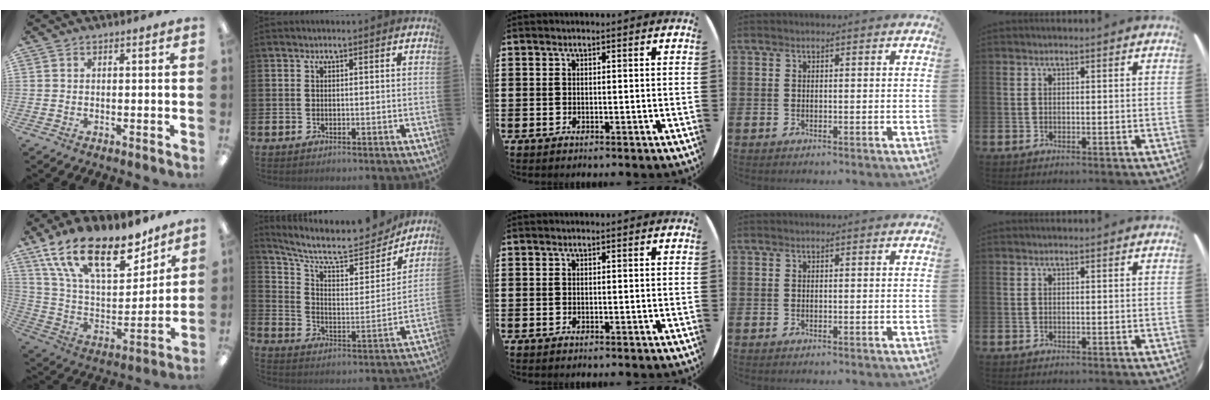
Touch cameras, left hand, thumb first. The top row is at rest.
{"thumb": {"total": 23.2, "force": [15.2, 10.1, 14.3], "torque": [-0.255, -0.088, 0.270]}, "index": {"total": 10.0, "force": [8.8, 2.9, 3.8], "torque": [-0.098, -0.066, 0.148]}}